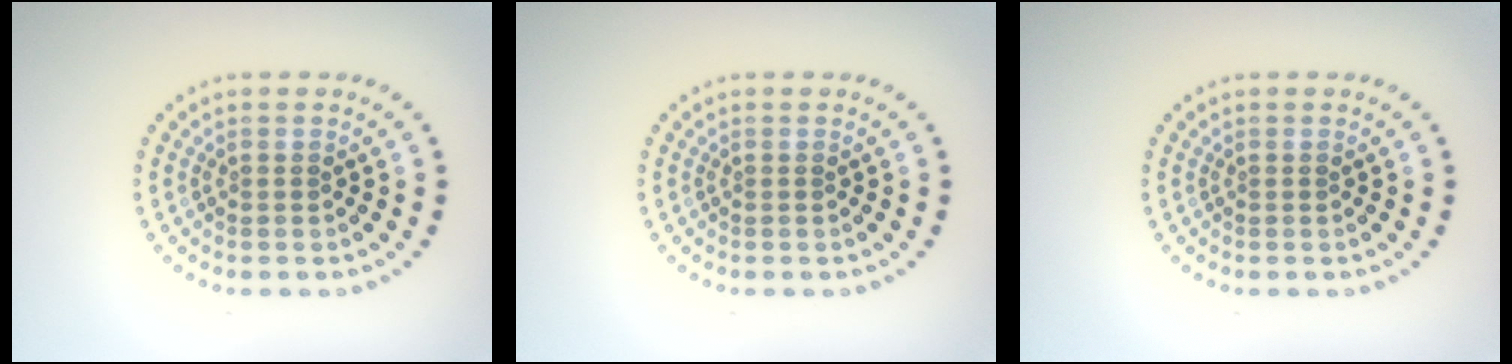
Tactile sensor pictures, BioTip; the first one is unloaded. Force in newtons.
{"total": 0.0}
{"total": 0.0}